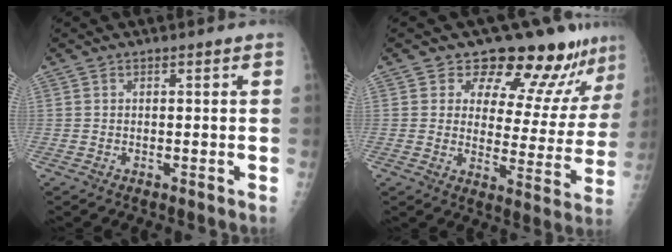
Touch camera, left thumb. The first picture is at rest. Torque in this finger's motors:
{"motor_torque": [0.30, 0.36, -0.29, -0.49, 0.05]}